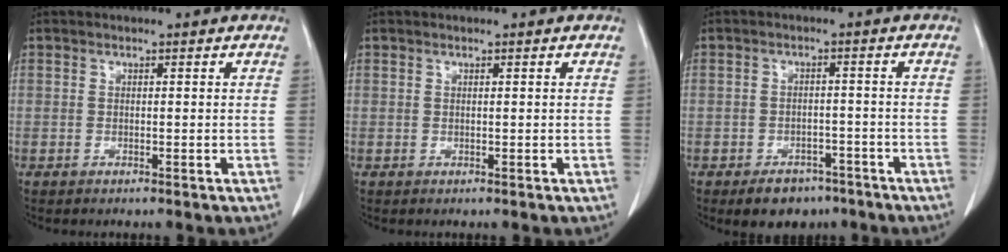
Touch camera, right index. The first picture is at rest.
{"total": 0.0}
{"total": 5.9, "force": [-4.3, 3.5, 2.0], "torque": [-0.027, 0.005, -0.059]}